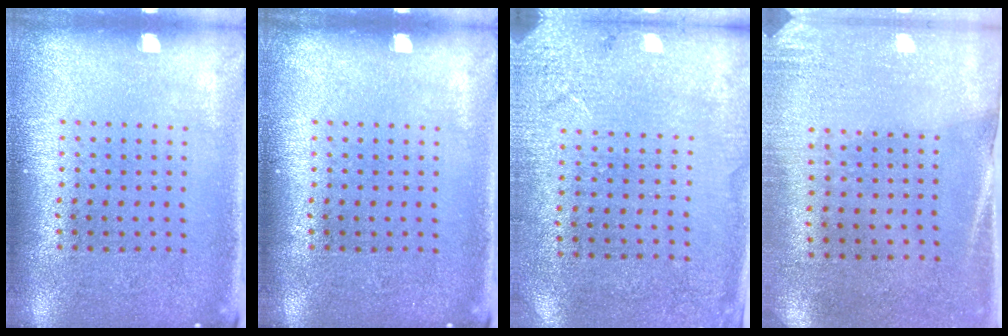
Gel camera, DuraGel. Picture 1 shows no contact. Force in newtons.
{"total": 0.0}
{"total": 2.6, "press": 2.4, "slide": 0.9}
{"total": 2.7, "press": 2.4, "slide": 1.3}